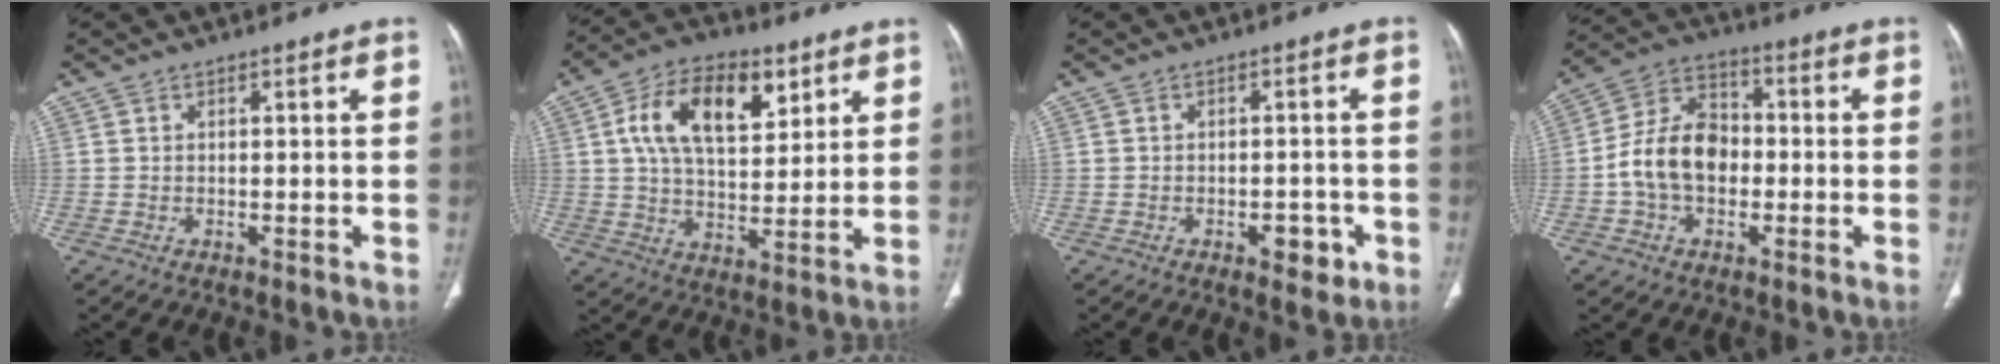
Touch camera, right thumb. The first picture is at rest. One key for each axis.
{"total": 16.3, "fx": 6.3, "fy": 9.0, "fz": 12.1, "tx": -0.177, "ty": -0.010, "tz": 0.107}
{"total": 4.2, "fx": -1.9, "fy": 2.4, "fz": 2.9, "tx": -0.022, "ty": 0.009, "tz": -0.020}
{"total": 12.3, "fx": -1.5, "fy": 8.7, "fz": 8.6, "tx": -0.145, "ty": 0.037, "tz": -0.037}